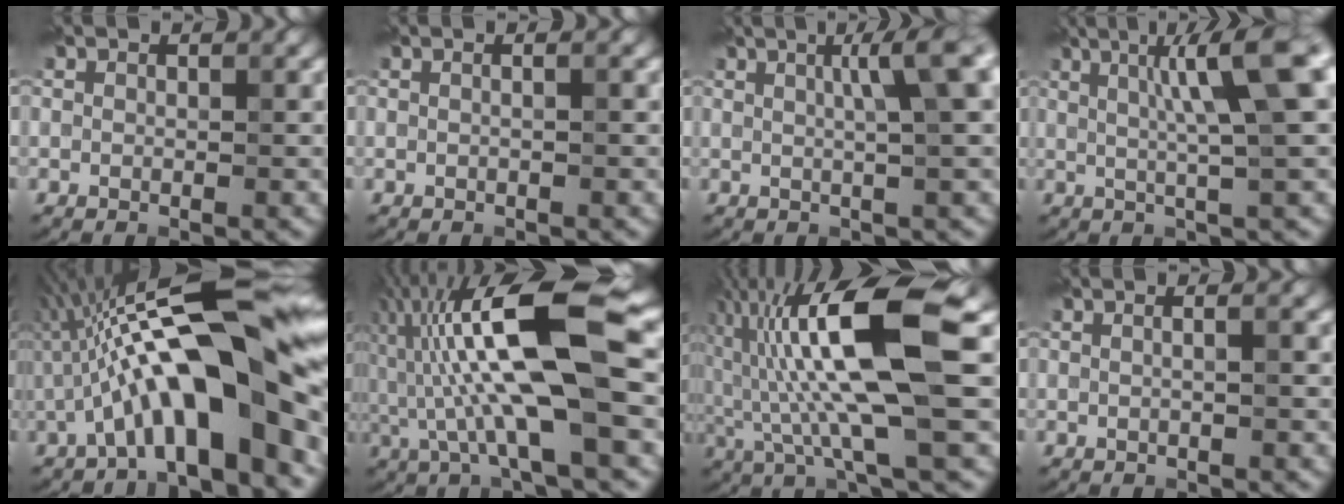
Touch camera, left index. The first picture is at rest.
{"total": 1.2, "force": [0.3, 0.5, 1.1], "torque": [-0.006, -0.008, -0.007]}
{"total": 5.2, "force": [1.5, 0.8, 4.9], "torque": [-0.060, 0.015, 0.023]}
{"total": 8.0, "force": [2.3, 1.3, 7.6], "torque": [-0.096, 0.018, 0.032]}
{"total": 14.7, "force": [-1.0, 4.0, 14.1], "torque": [-0.221, 0.031, -0.023]}
{"total": 13.3, "force": [0.2, 3.2, 12.9], "torque": [-0.240, 0.029, -0.004]}
{"total": 12.6, "force": [1.2, 2.7, 12.2], "torque": [-0.231, 0.013, 0.021]}
{"total": 2.3, "force": [0.6, 1.1, 1.9], "torque": [-0.005, 0.001, -0.017]}